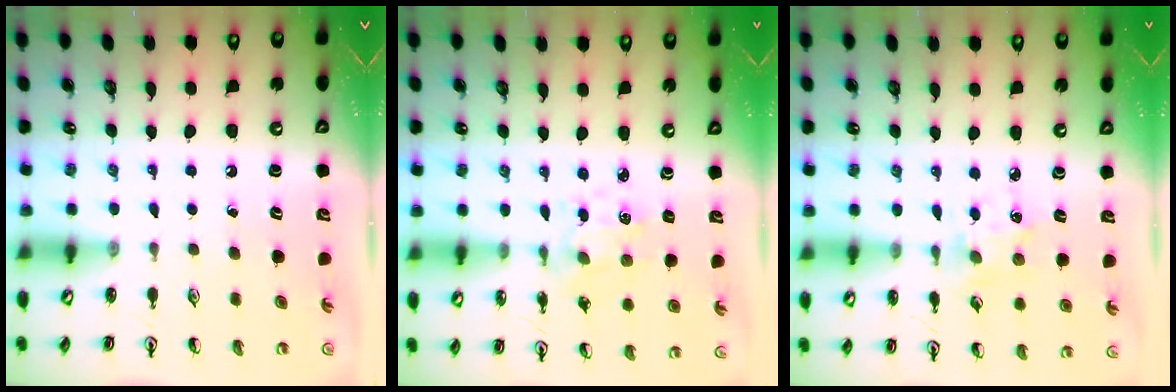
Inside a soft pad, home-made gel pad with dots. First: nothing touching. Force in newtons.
{"total": 1.7, "press": 1.7, "slide": 0.3}
{"total": 2.3, "press": 2.3, "slide": 0.4}